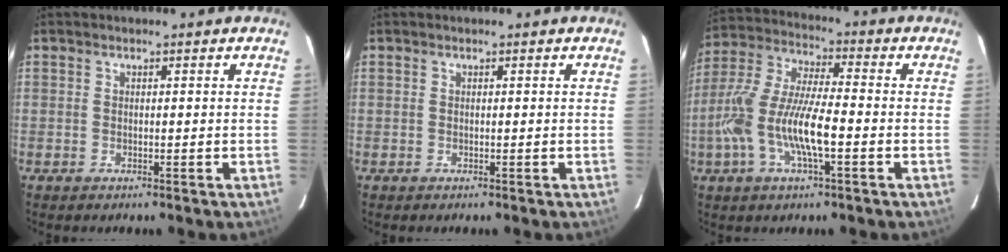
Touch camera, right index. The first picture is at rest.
{"total": 0.0}
{"total": 14.6, "force": [-4.0, 3.8, 13.5], "torque": [-0.282, -0.003, -0.080]}